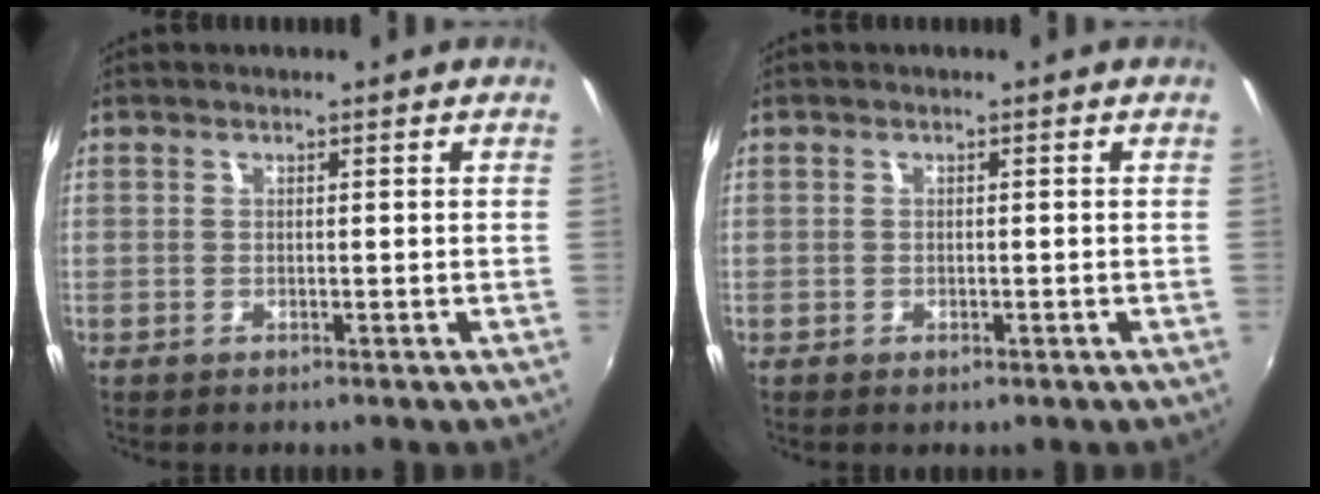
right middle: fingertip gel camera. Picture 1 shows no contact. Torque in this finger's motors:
{"motor_torque": [-0.65, -0.03, -0.01, -0.01]}